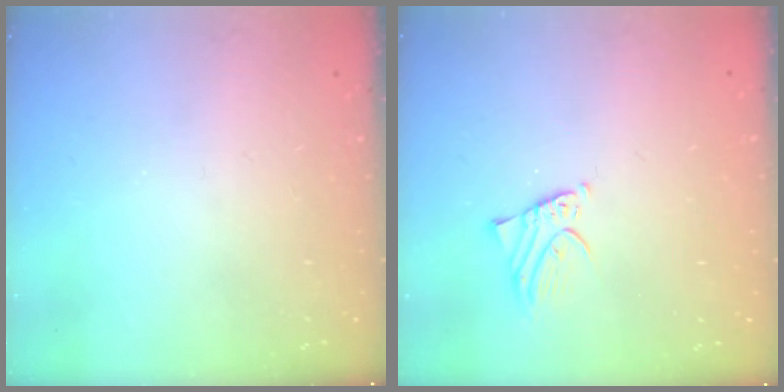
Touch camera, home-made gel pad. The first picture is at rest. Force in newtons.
{"total": 1.9, "press": 1.9, "slide": 0.3}